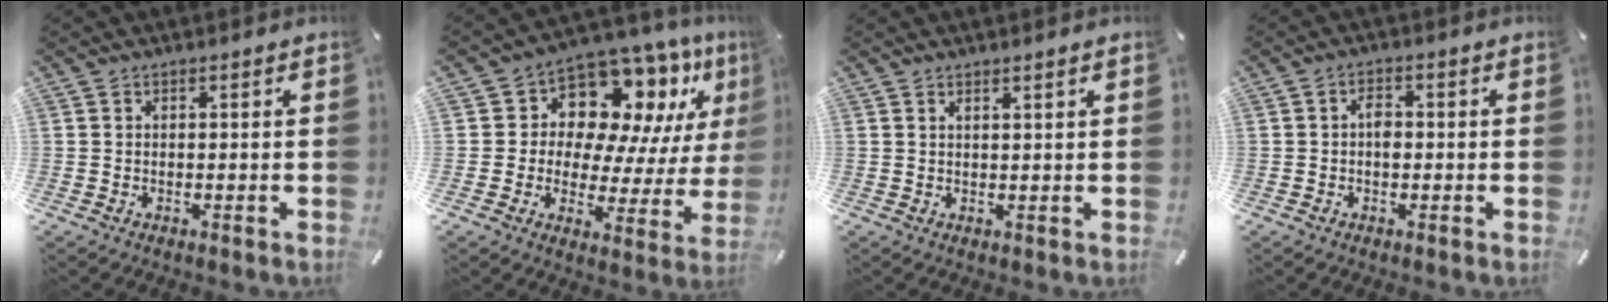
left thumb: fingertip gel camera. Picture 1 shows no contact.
{"total": 13.2, "force": [8.9, 8.3, 5.2], "torque": [-0.079, -0.090, 0.160]}
{"total": 1.2, "force": [1.1, -0.1, 0.6], "torque": [-0.011, -0.003, 0.019]}
{"total": 2.7, "force": [-0.3, 1.8, 2.1], "torque": [-0.031, 0.003, -0.009]}